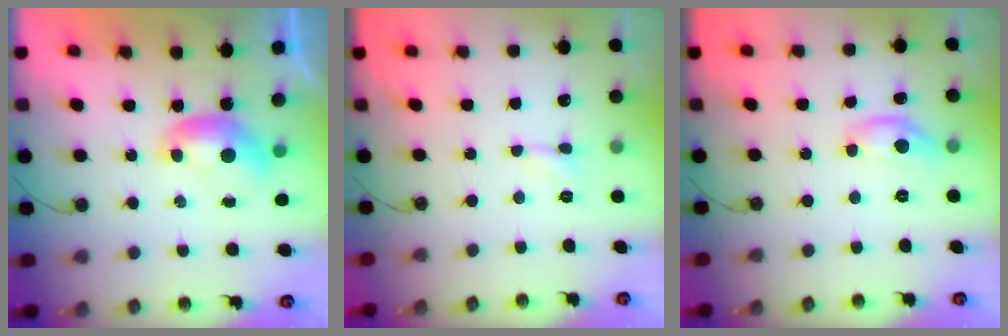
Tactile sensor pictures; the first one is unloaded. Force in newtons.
{"total": 2.3, "press": 2.2, "slide": 0.6}
{"total": 6.3, "press": 6.3, "slide": 0.4}